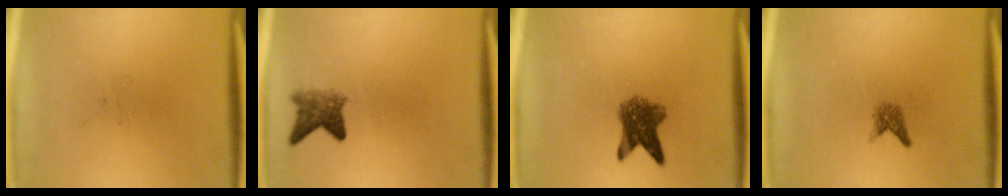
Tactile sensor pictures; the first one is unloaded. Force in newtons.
{"total": 3.2}
{"total": 5.7}
{"total": 1.5}